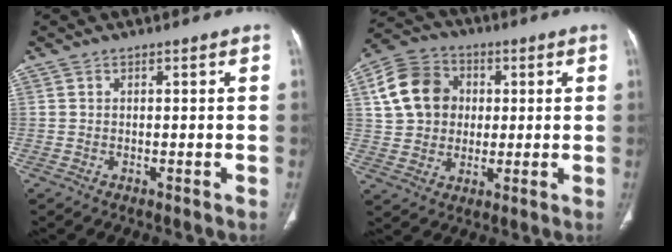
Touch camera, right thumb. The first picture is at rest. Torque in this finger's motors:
{"motor_torque": [-0.90, 1.68, 1.15, 0.01, 0.31]}